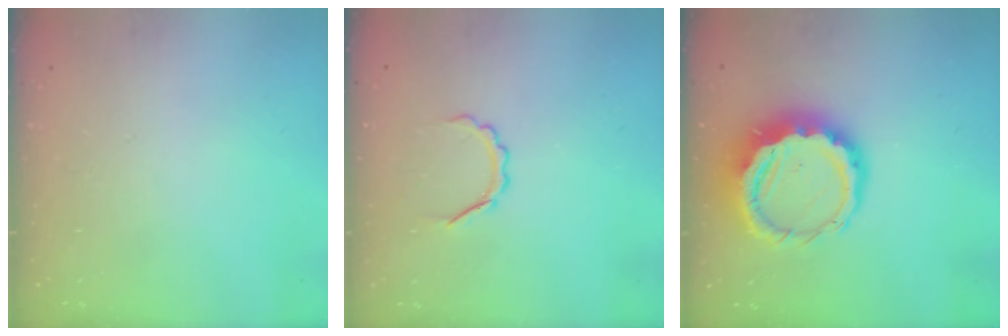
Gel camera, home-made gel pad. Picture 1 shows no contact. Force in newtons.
{"total": 3.9, "press": 3.8, "slide": 0.6}
{"total": 11.8, "press": 11.6, "slide": 2.2}